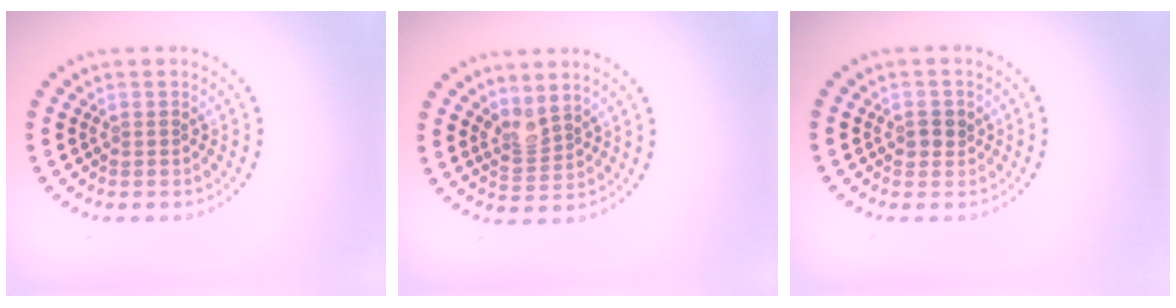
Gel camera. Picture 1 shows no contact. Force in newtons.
{"total": 2.0, "press": 1.5, "slide": 1.4}
{"total": 1.4, "press": 1.3, "slide": 0.5}